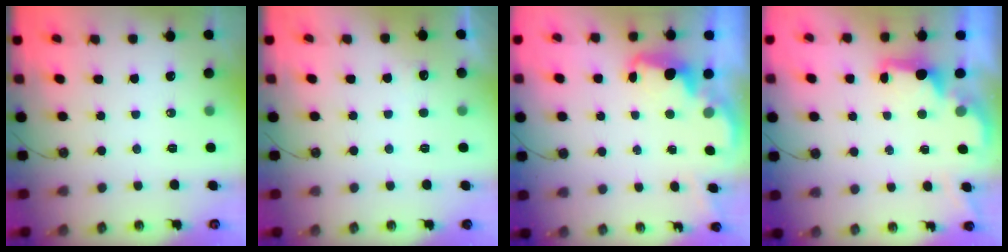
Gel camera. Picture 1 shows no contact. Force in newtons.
{"total": 2.6, "press": 2.4, "slide": 1.0}
{"total": 2.5, "press": 2.5, "slide": 0.5}
{"total": 2.1, "press": 1.9, "slide": 0.8}